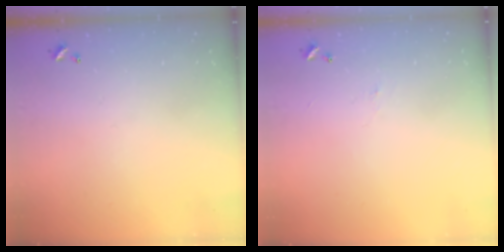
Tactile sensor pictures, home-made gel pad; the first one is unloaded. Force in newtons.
{"total": 1.8, "press": 1.7, "slide": 0.6}